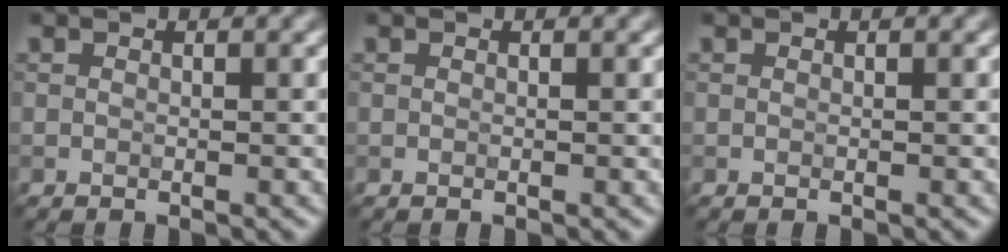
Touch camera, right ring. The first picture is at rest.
{"total": 0.0}
{"total": 0.0}